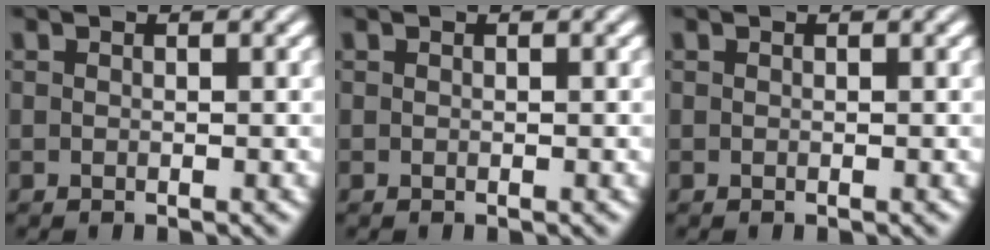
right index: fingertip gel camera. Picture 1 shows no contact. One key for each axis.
{"total": 0.0}
{"total": 0.0}